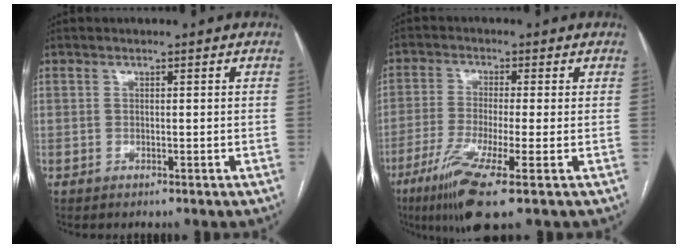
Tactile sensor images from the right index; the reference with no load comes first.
{"total": 10.1, "force": [-4.9, 0.0, 8.8], "torque": [-0.172, -0.032, -0.089]}